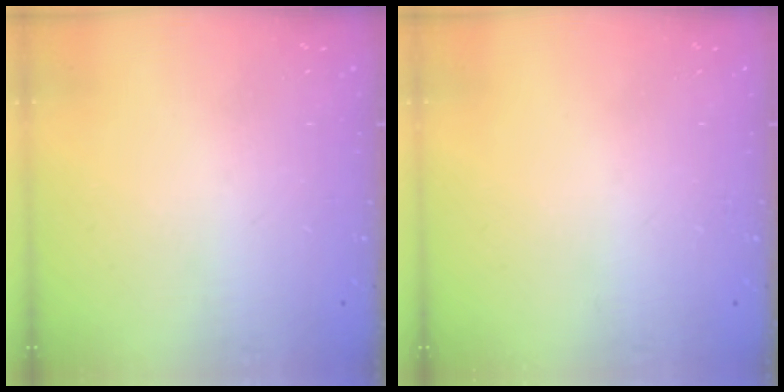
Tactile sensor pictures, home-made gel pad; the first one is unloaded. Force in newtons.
{"total": 0.0}